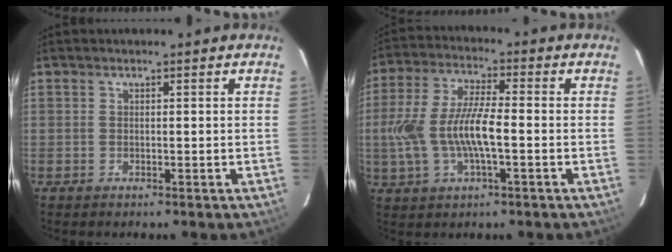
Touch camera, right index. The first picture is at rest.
{"total": 12.4, "force": [-2.2, 3.9, 11.6], "torque": [-0.245, 0.001, -0.040]}